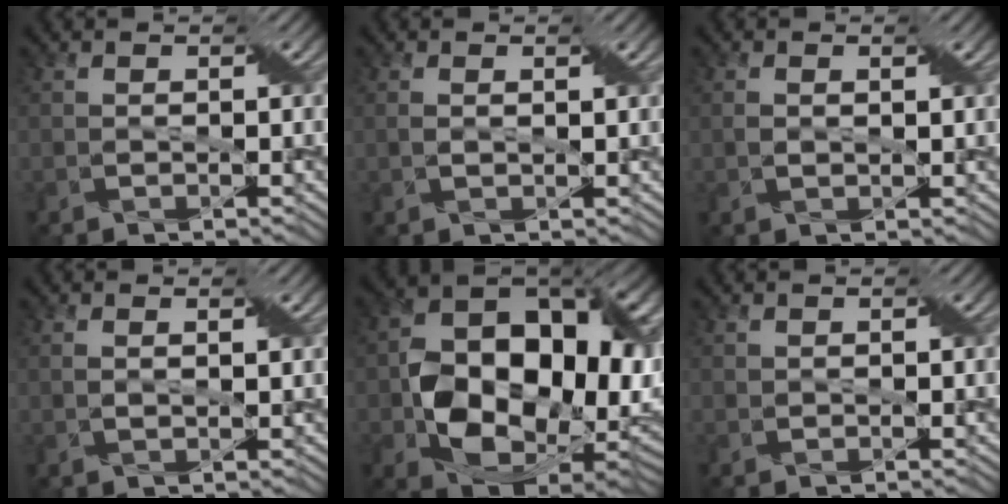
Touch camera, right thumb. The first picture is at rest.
{"total": 1.0, "force": [0.5, 0.3, 0.8], "torque": [-0.020, 0.003, 0.009]}
{"total": 1.2, "force": [0.5, 0.7, 0.9], "torque": [-0.023, 0.003, 0.009]}
{"total": 1.2, "force": [0.7, 0.2, 0.9], "torque": [-0.022, 0.002, 0.014]}
{"total": 17.4, "force": [-1.6, 12.7, 11.8], "torque": [-0.204, -0.034, -0.004]}
{"total": 0.5, "force": [0.3, 0.4, 0.0], "torque": [-0.004, 0.002, 0.006]}